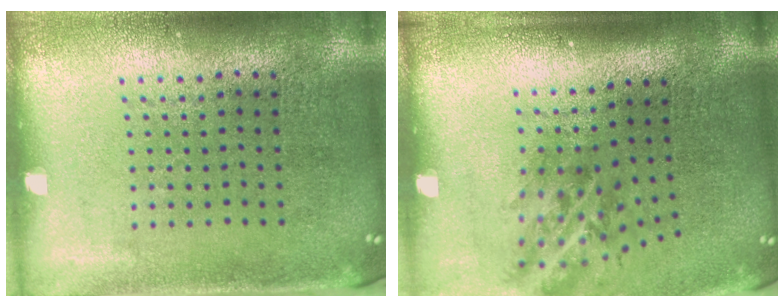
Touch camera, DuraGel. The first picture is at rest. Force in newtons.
{"total": 1.4, "press": 1.1, "slide": 0.9}